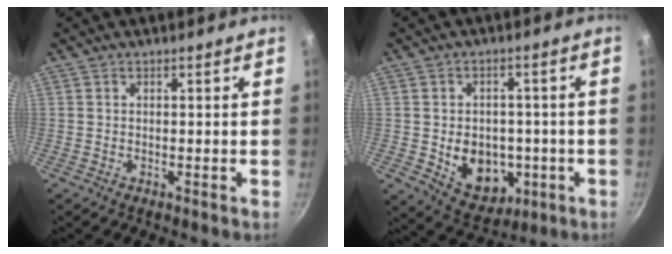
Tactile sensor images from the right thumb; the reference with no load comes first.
{"total": 12.0, "force": [-2.2, 9.3, 7.3], "torque": [-0.068, 0.000, -0.013]}